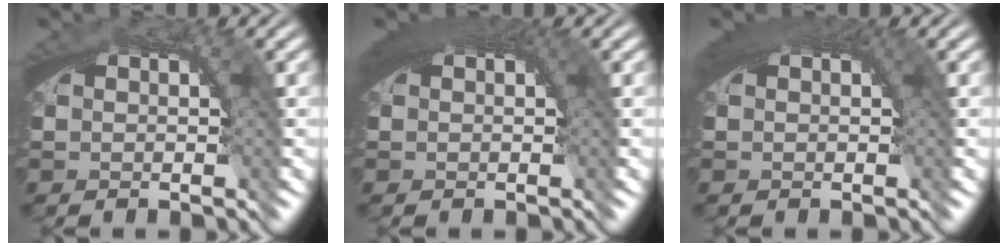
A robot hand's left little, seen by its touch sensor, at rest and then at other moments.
{"total": 2.9, "force": [0.7, 1.6, 2.3], "torque": [-0.037, -0.005, 0.012]}
{"total": 2.4, "force": [0.7, 1.4, 1.9], "torque": [-0.030, -0.005, 0.011]}